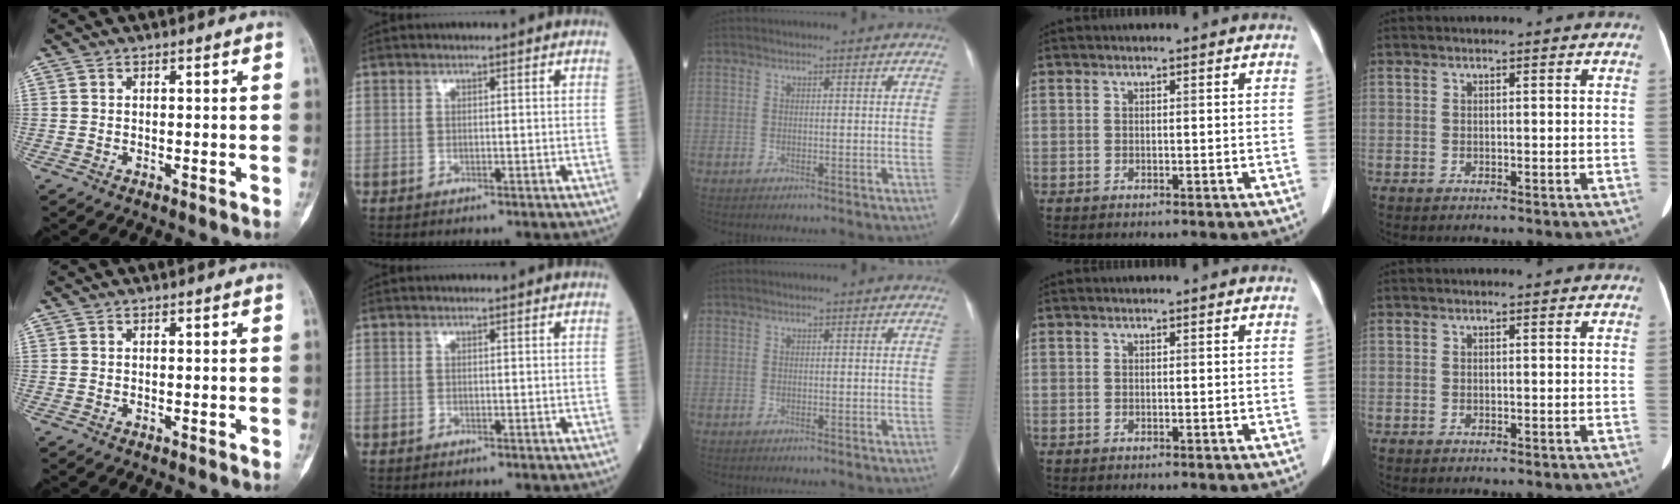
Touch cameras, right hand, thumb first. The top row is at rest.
{}